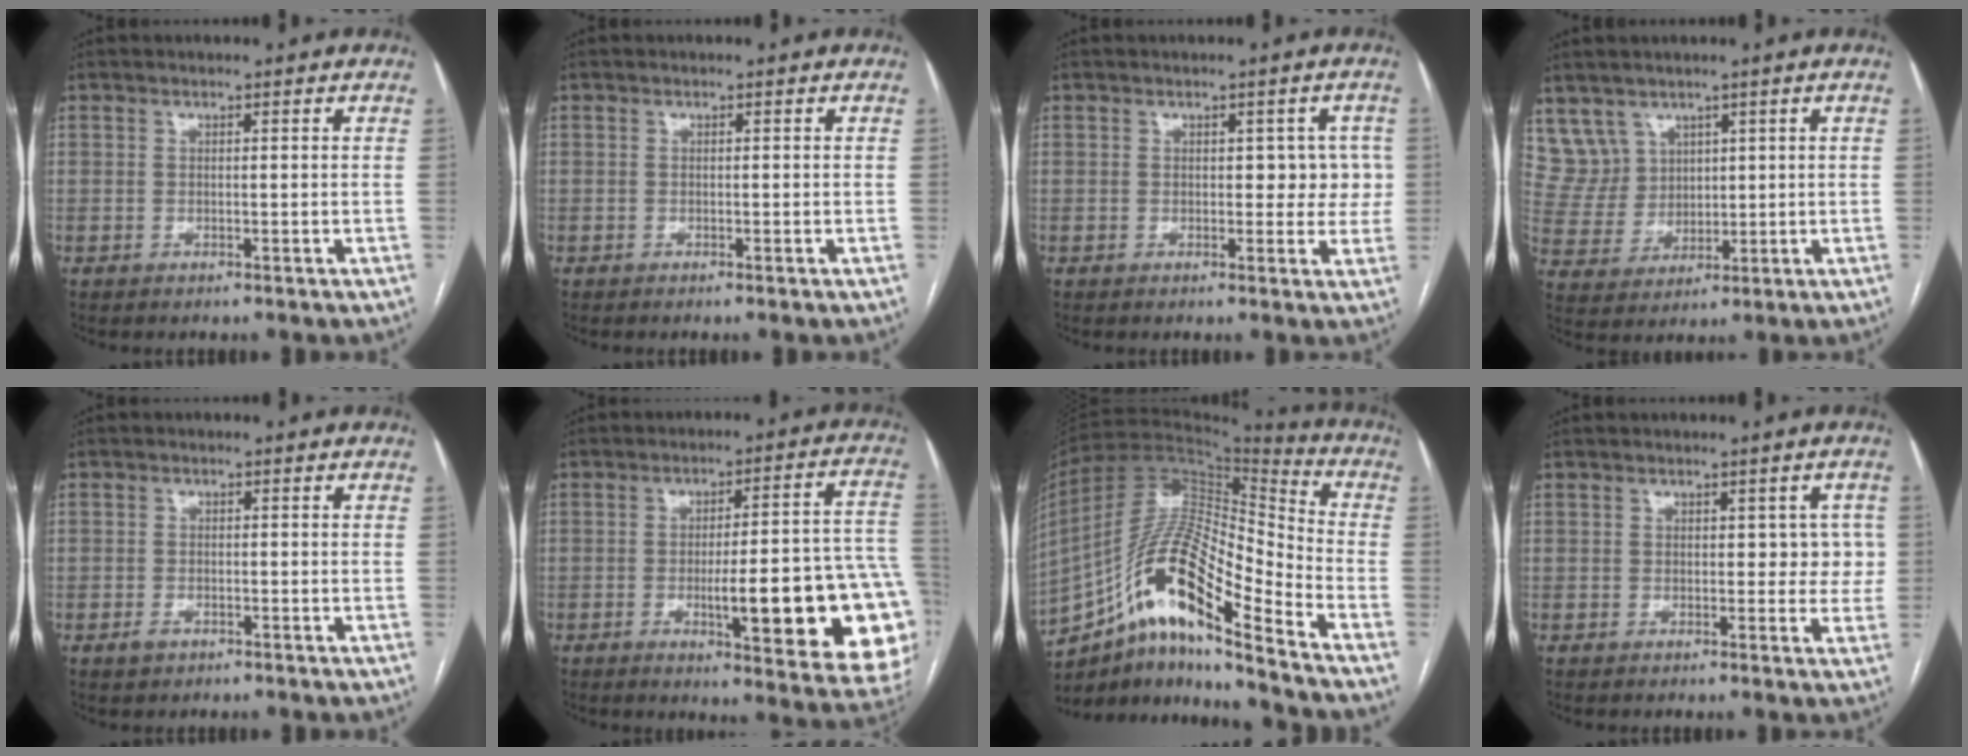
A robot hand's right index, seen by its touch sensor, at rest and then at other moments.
{"total": 0.0}
{"total": 4.3, "force": [0.7, 2.8, 3.2], "torque": [-0.018, 0.015, 0.008]}
{"total": 7.2, "force": [4.7, 5.5, 0.0], "torque": [-0.008, 0.020, 0.111]}
{"total": 1.8, "force": [-0.9, 1.4, 0.7], "torque": [-0.005, 0.004, -0.011]}
{"total": 21.8, "force": [-4.9, 3.2, 21.0], "torque": [-0.181, 0.009, -0.052]}
{"total": 18.4, "force": [-10.3, 3.2, 14.9], "torque": [-0.283, 0.018, -0.181]}
{"total": 3.8, "force": [0.7, 2.5, 2.7], "torque": [-0.013, 0.012, 0.008]}